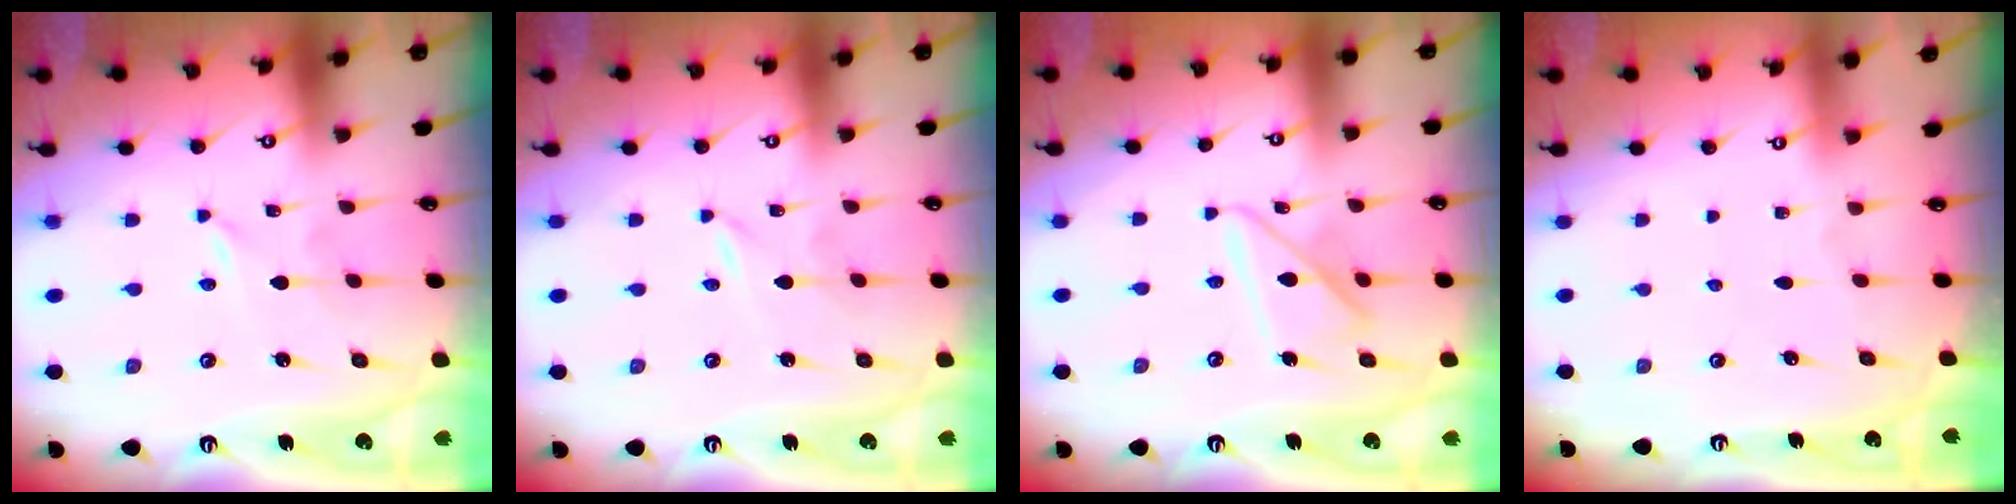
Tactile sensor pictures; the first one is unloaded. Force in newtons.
{"total": 0.0}
{"total": 11.4, "press": 11.4, "slide": 1.1}
{"total": 0.0}